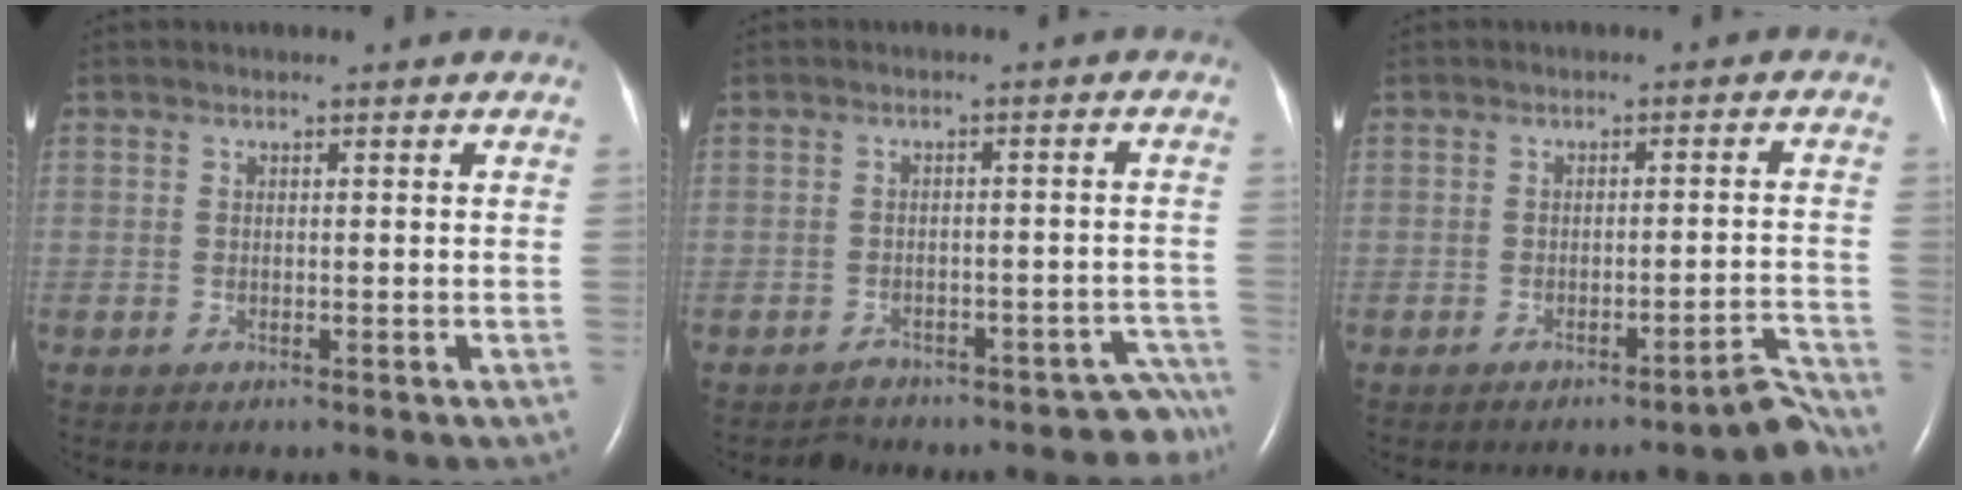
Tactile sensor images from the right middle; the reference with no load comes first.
{"total": 7.2, "force": [-6.6, 2.8, -0.5], "torque": [0.043, 0.042, -0.078]}
{"total": 2.6, "force": [-2.5, -0.1, 1.0], "torque": [-0.005, 0.006, -0.033]}